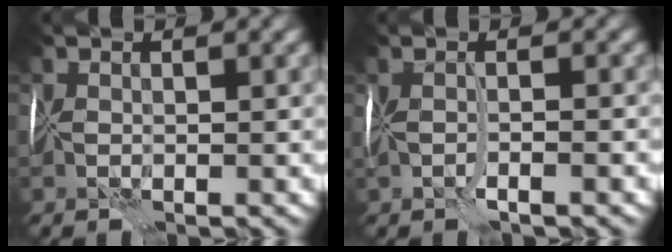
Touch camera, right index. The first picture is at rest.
{"total": 1.4, "force": [-0.7, -1.1, 0.3], "torque": [-0.007, -0.005, -0.015]}